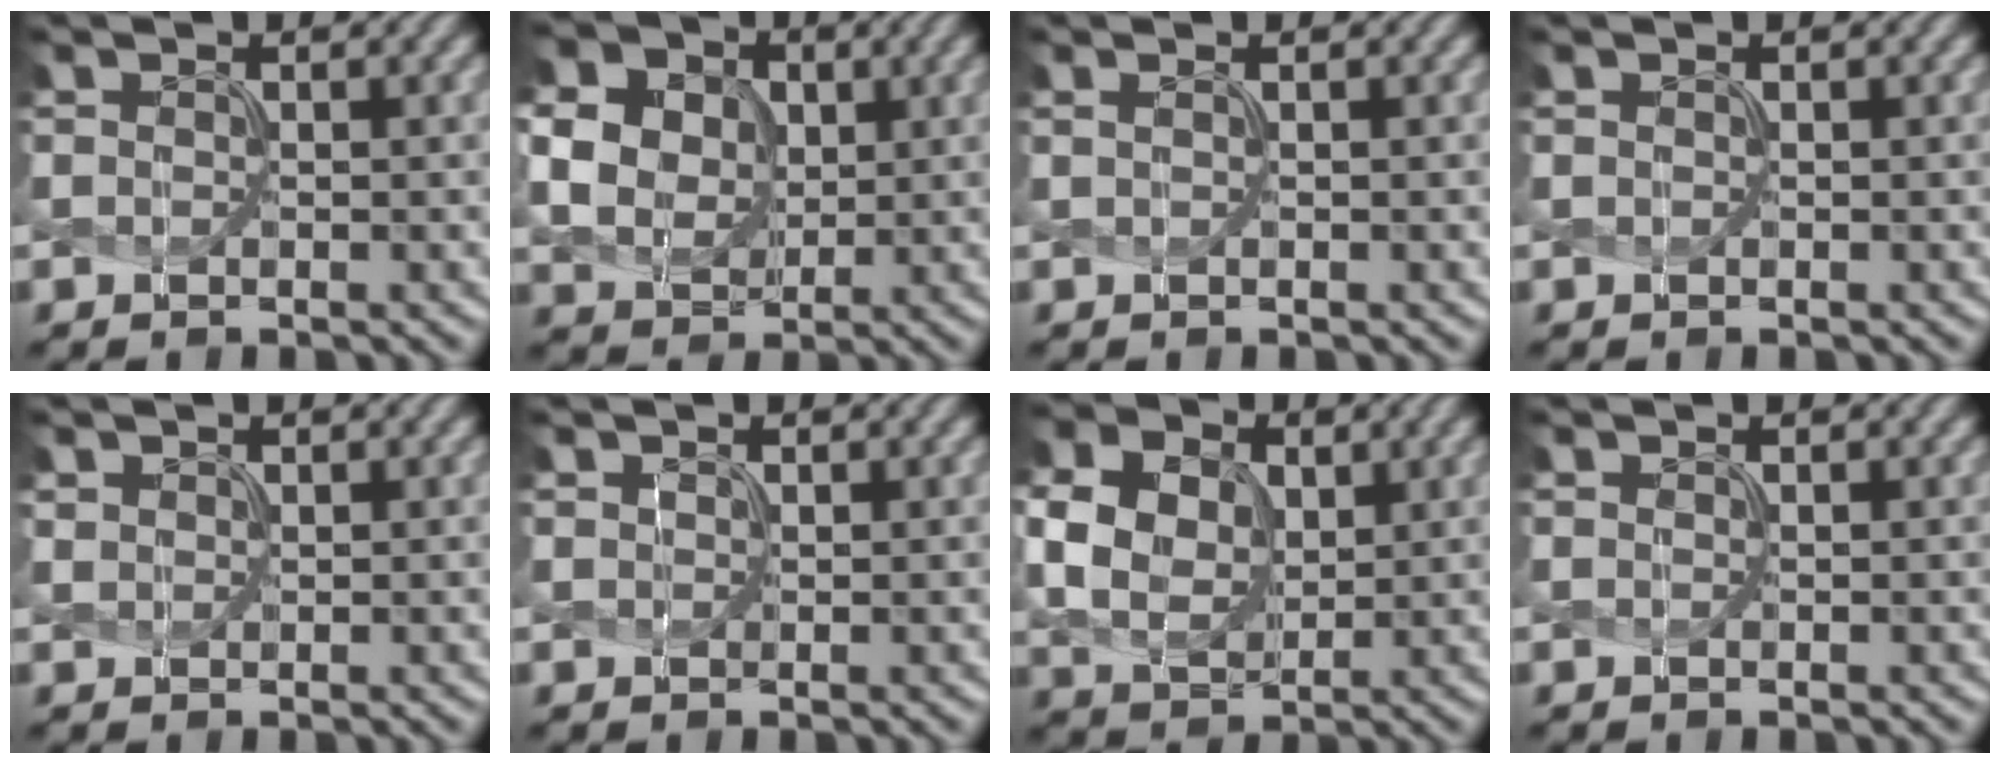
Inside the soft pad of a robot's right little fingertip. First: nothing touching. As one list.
[{"total": 9.0, "force": [2.6, 7.6, 4.2], "torque": [-0.120, 0.036, 0.059]}, {"total": 1.3, "force": [0.5, 0.7, 0.9], "torque": [-0.001, 0.004, -0.011]}, {"total": 0.0}, {"total": 0.8, "force": [0.2, 0.3, -0.7], "torque": [0.007, 0.004, 0.016]}, {"total": 1.0, "force": [0.0, 0.1, -0.9], "torque": [0.017, 0.000, 0.011]}, {"total": 6.8, "force": [1.3, 5.4, 3.9], "torque": [-0.122, 0.014, 0.037]}, {"total": 0.9, "force": [-0.3, -0.3, -0.8], "torque": [0.012, 0.004, 0.002]}]